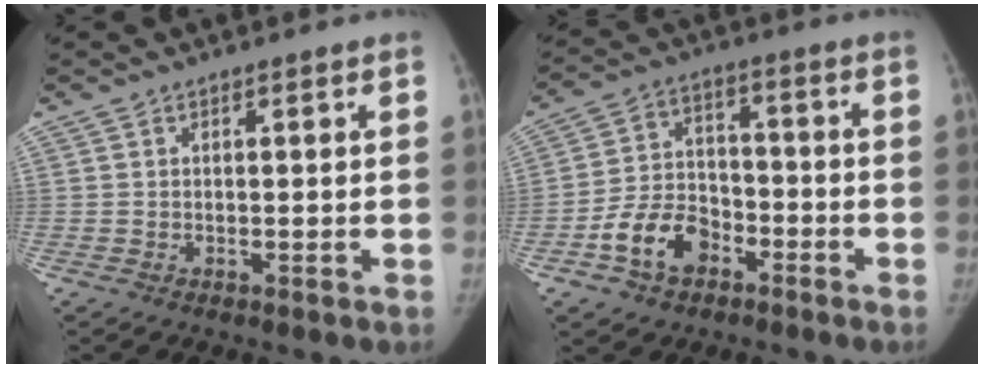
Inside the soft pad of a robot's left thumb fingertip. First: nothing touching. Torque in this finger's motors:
{"motor_torque": [-0.56, 1.71, 0.59, -0.49, 0.22]}